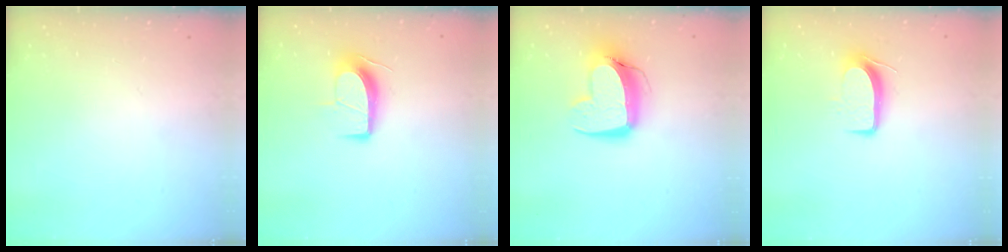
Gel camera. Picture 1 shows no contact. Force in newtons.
{"total": 9.9, "press": 9.9, "slide": 0.6}
{"total": 12.9, "press": 12.9, "slide": 1.2}
{"total": 8.7, "press": 8.6, "slide": 1.2}